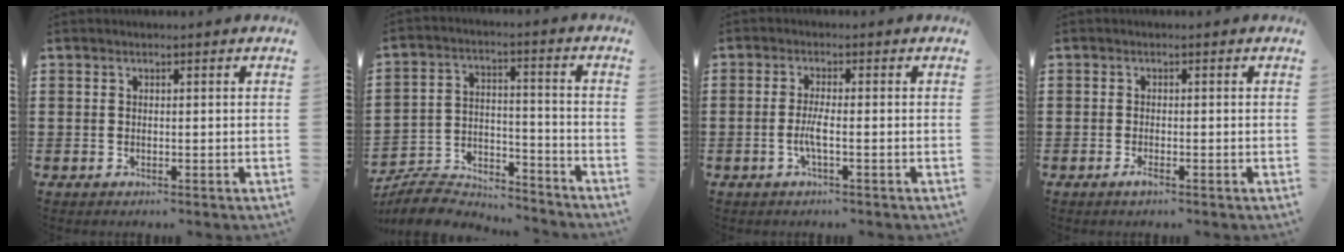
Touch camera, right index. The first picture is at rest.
{"total": 7.1, "force": [-6.7, 1.7, 1.4], "torque": [-0.037, 0.009, -0.135]}
{"total": 2.9, "force": [-1.0, 0.2, 2.7], "torque": [-0.070, -0.009, -0.026]}
{"total": 1.3, "force": [-0.7, 0.2, 1.0], "torque": [-0.026, -0.007, -0.015]}